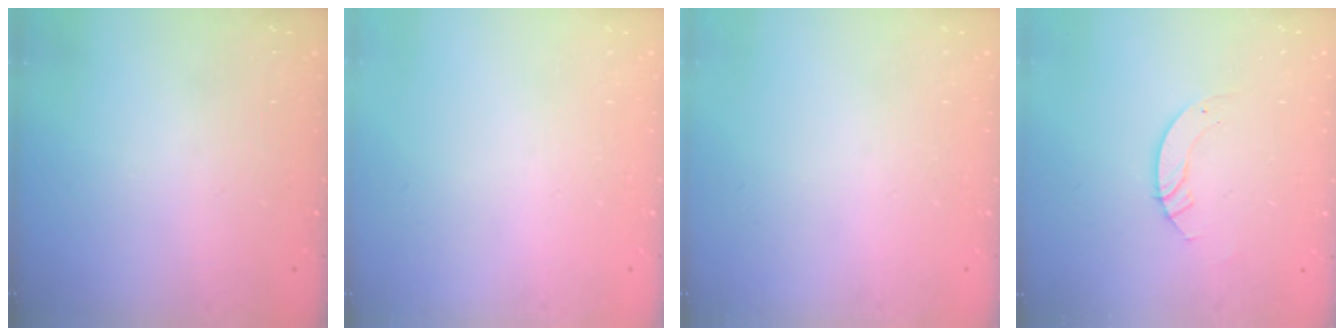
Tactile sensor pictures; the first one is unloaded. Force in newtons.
{"total": 0.0}
{"total": 0.0}
{"total": 3.5, "press": 3.5, "slide": 0.1}